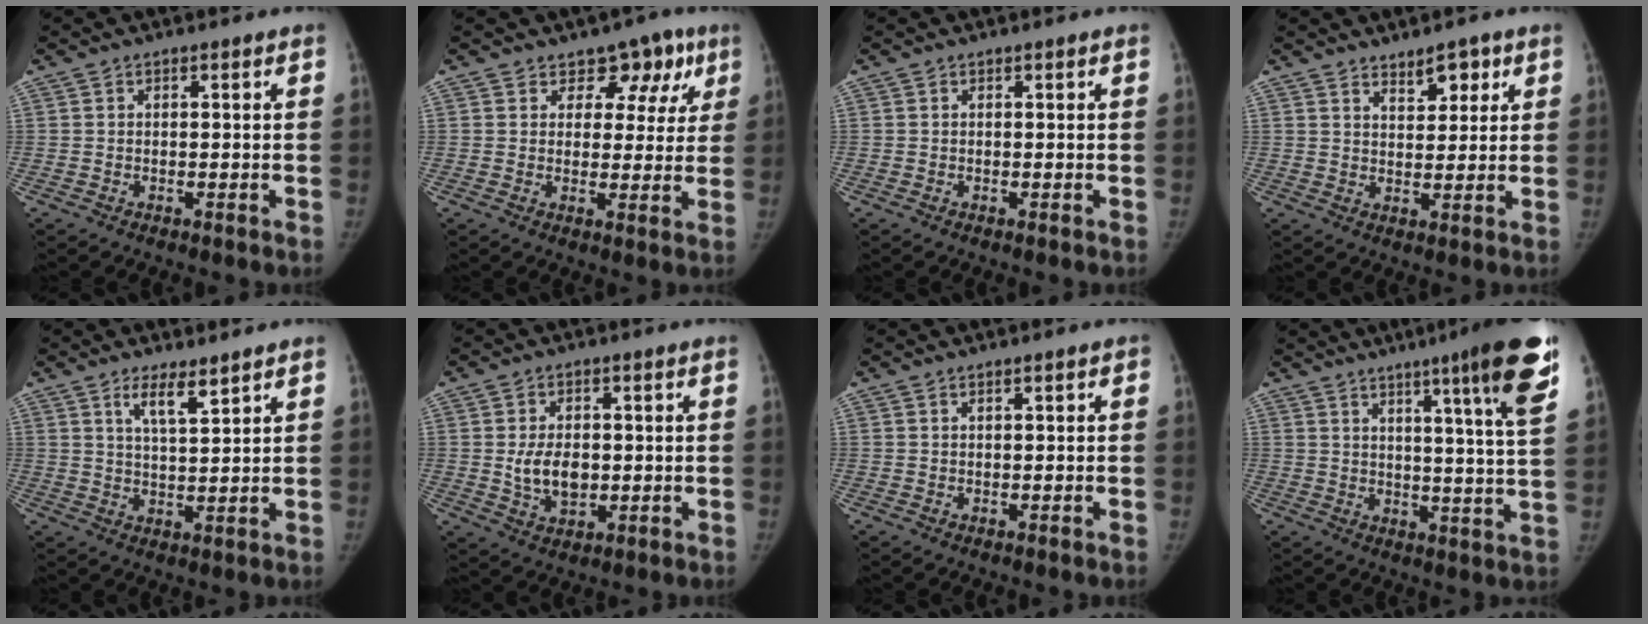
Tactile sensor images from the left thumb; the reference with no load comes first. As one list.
[{"total": 7.6, "force": [4.4, 5.6, 2.7], "torque": [0.022, -0.013, 0.050]}, {"total": 0.0}, {"total": 4.9, "force": [3.1, 2.4, 2.9], "torque": [-0.018, -0.019, 0.047]}, {"total": 5.1, "force": [3.4, 1.1, 3.5], "torque": [-0.059, -0.027, 0.065]}, {"total": 7.0, "force": [-0.2, 4.6, 5.3], "torque": [-0.078, -0.004, 0.003]}, {"total": 0.6, "force": [0.2, 0.2, 0.6], "torque": [-0.006, 0.002, 0.002]}, {"total": 16.5, "force": [9.4, 0.3, 13.6], "torque": [-0.176, -0.042, 0.112]}]